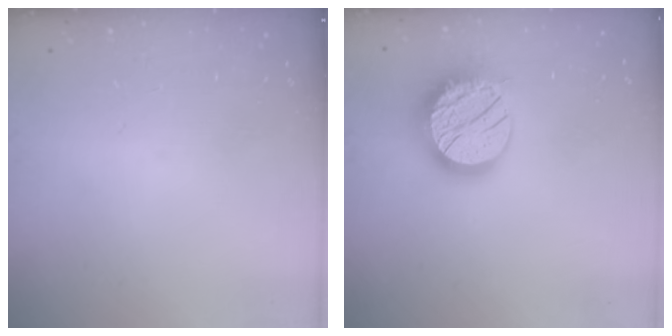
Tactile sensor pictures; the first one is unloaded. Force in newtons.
{"total": 18.1, "press": 18.0, "slide": 1.1}